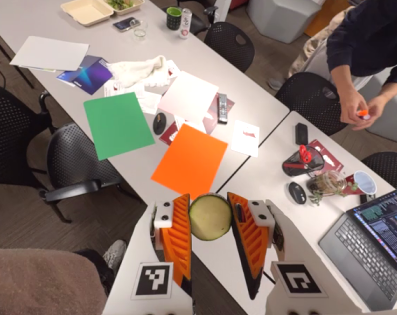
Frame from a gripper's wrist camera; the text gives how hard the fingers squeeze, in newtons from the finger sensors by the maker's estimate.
{"total": 13.1, "left": 13.7, "right": 12.5}